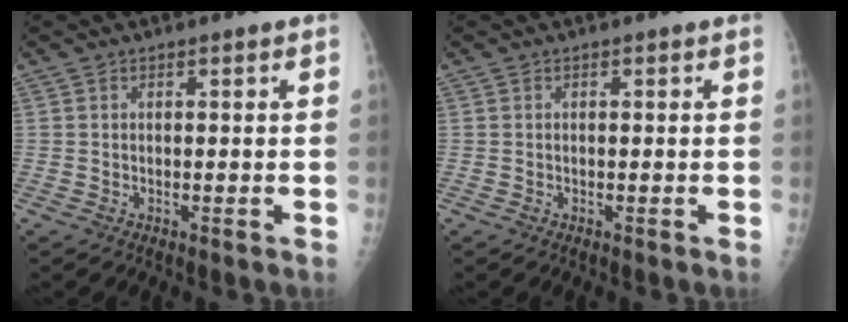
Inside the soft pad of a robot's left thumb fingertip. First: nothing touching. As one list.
[{"total": 0.0}]